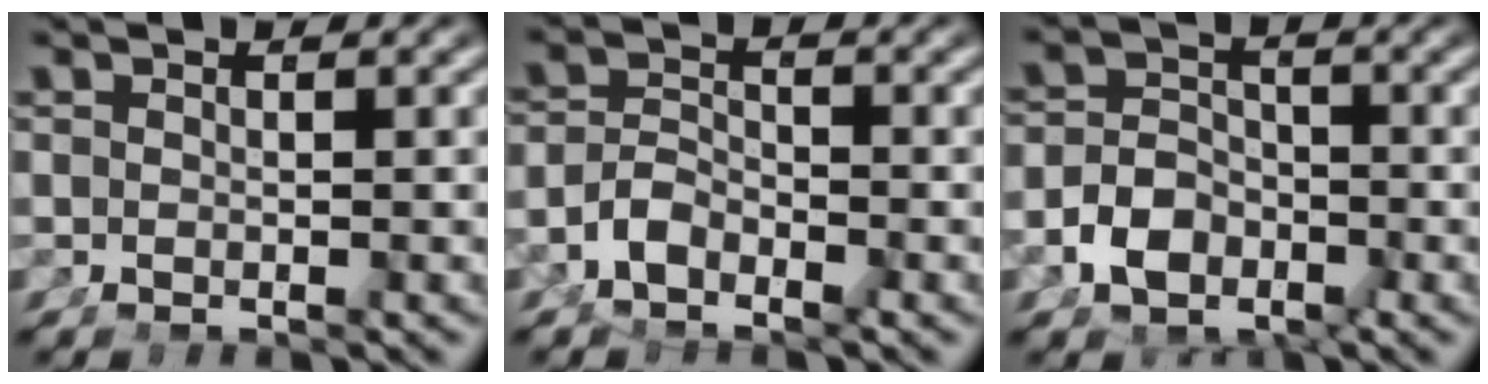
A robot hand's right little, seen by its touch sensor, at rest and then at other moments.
{"total": 3.9, "force": [-2.2, 2.6, 1.8], "torque": [-0.035, -0.008, -0.037]}
{"total": 4.8, "force": [-2.2, 3.7, 2.1], "torque": [-0.033, -0.010, -0.038]}